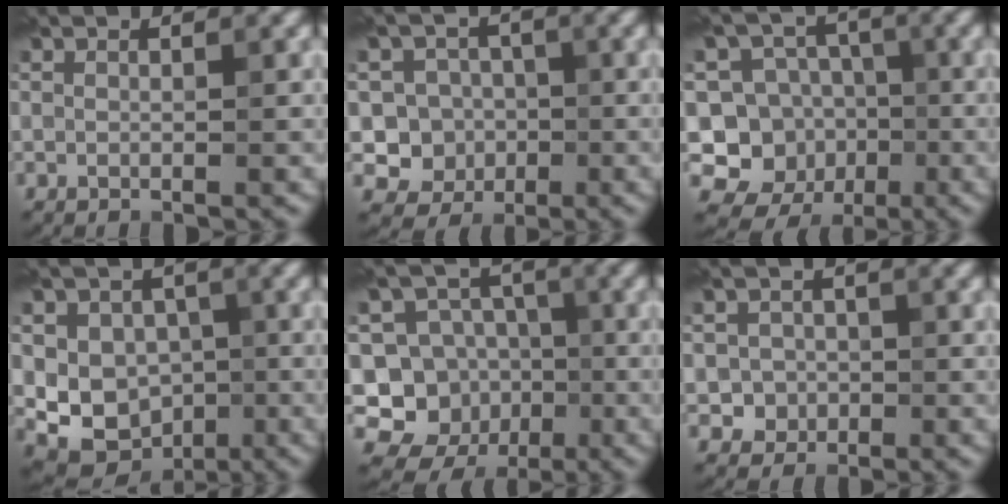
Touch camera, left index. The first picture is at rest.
{"total": 4.7, "force": [-1.0, 4.5, 1.2], "torque": [0.005, 0.008, -0.038]}
{"total": 6.9, "force": [-1.4, 6.5, 2.0], "torque": [-0.010, -0.002, -0.042]}
{"total": 7.9, "force": [-0.6, 6.9, 3.7], "torque": [-0.045, 0.001, -0.027]}
{"total": 8.1, "force": [-2.1, 7.5, 2.2], "torque": [-0.025, 0.011, -0.052]}
{"total": 2.2, "force": [-0.5, 2.1, 0.4], "torque": [0.013, 0.000, -0.012]}